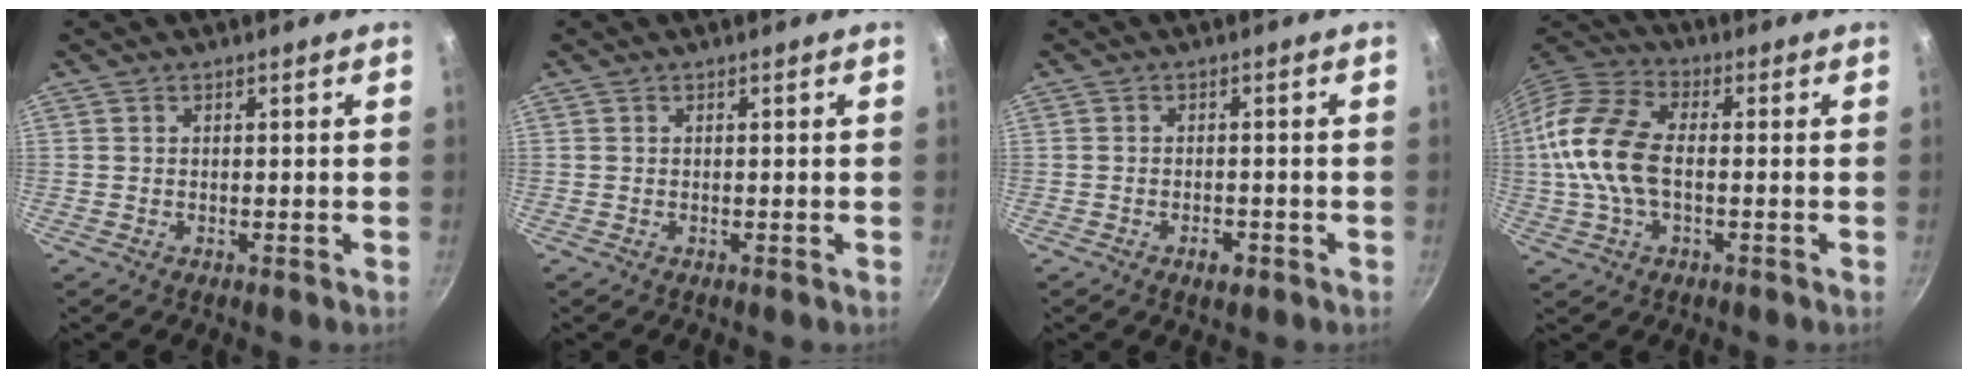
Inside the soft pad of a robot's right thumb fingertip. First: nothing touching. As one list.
[{"total": 0.0}, {"total": 2.6, "force": [-1.4, 1.3, 1.8], "torque": [-0.022, 0.012, -0.022]}, {"total": 14.7, "force": [-0.6, 8.4, 12.0], "torque": [-0.235, 0.031, -0.029]}]